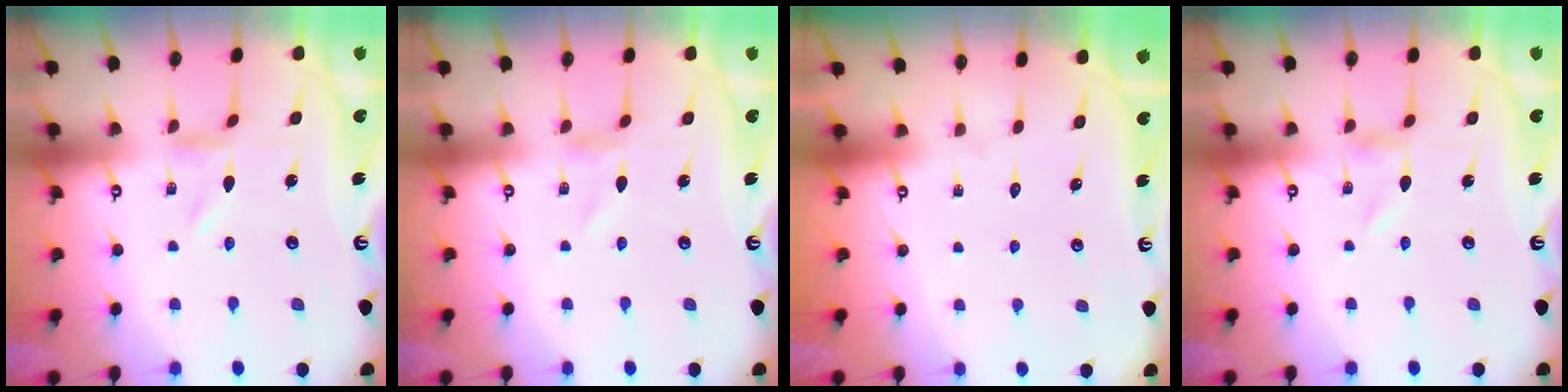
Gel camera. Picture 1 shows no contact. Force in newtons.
{"total": 0.8, "press": 0.8, "slide": 0.1}
{"total": 1.6, "press": 1.6, "slide": 0.2}
{"total": 0.0}